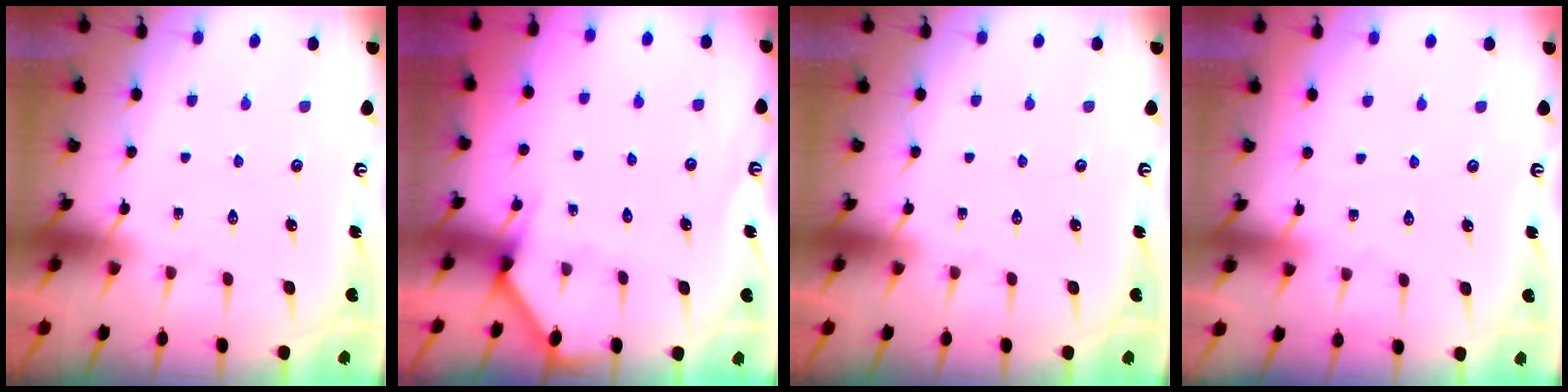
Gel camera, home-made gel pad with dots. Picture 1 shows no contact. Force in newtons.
{"total": 2.3, "press": 2.3, "slide": 0.1}
{"total": 0.0}
{"total": 2.5, "press": 2.5, "slide": 0.4}